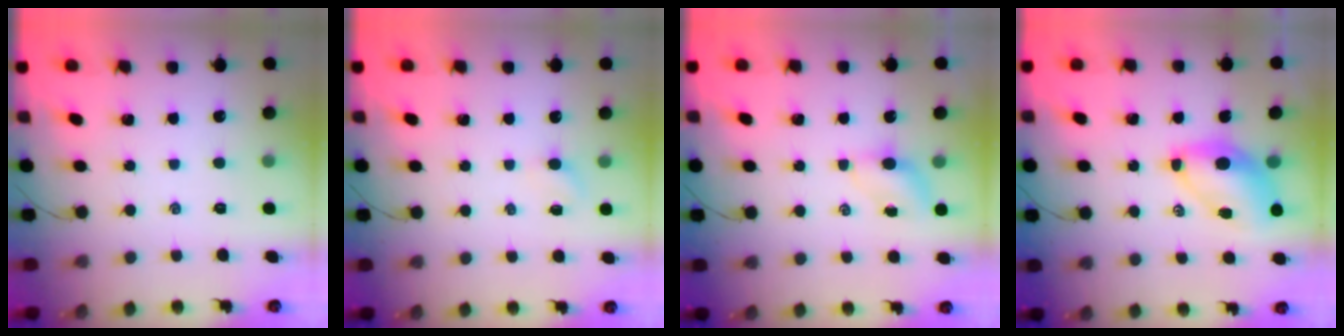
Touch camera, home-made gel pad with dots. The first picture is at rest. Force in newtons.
{"total": 1.6, "press": 1.5, "slide": 0.6}
{"total": 4.0, "press": 3.9, "slide": 1.2}
{"total": 8.9, "press": 8.6, "slide": 2.2}